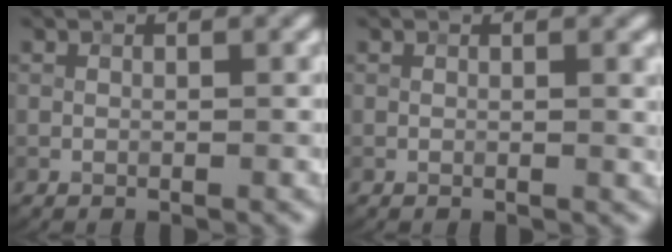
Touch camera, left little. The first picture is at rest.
{"total": 0.8, "force": [0.1, 0.2, 0.8], "torque": [-0.008, -0.001, 0.001]}